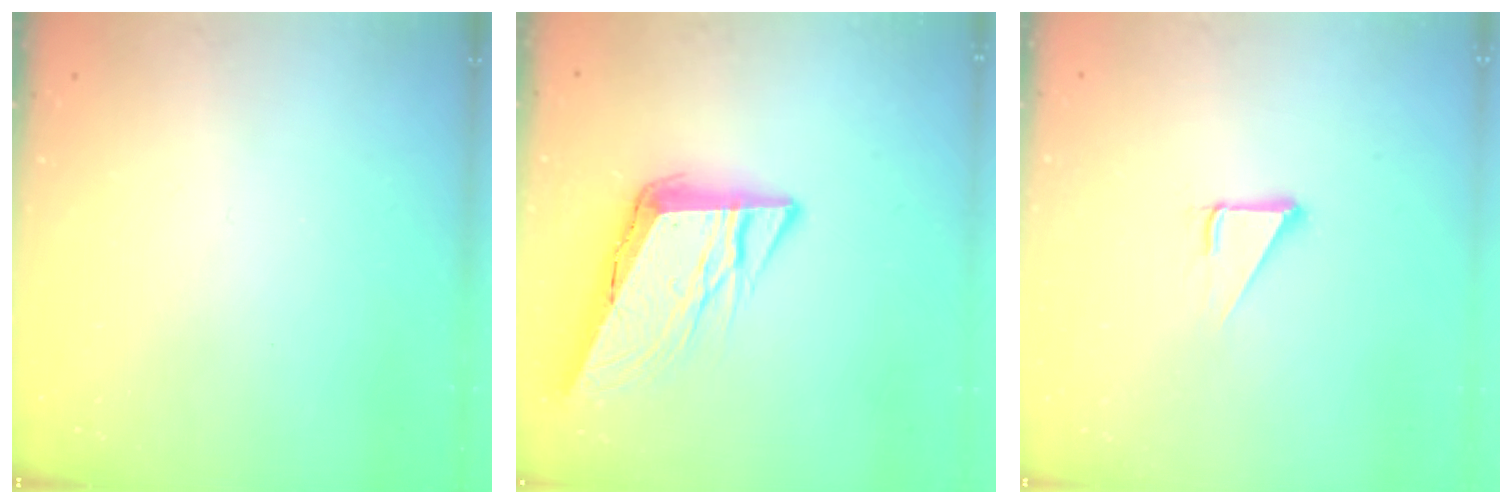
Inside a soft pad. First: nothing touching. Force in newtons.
{"total": 11.4, "press": 11.2, "slide": 1.9}
{"total": 2.7, "press": 2.7, "slide": 0.0}